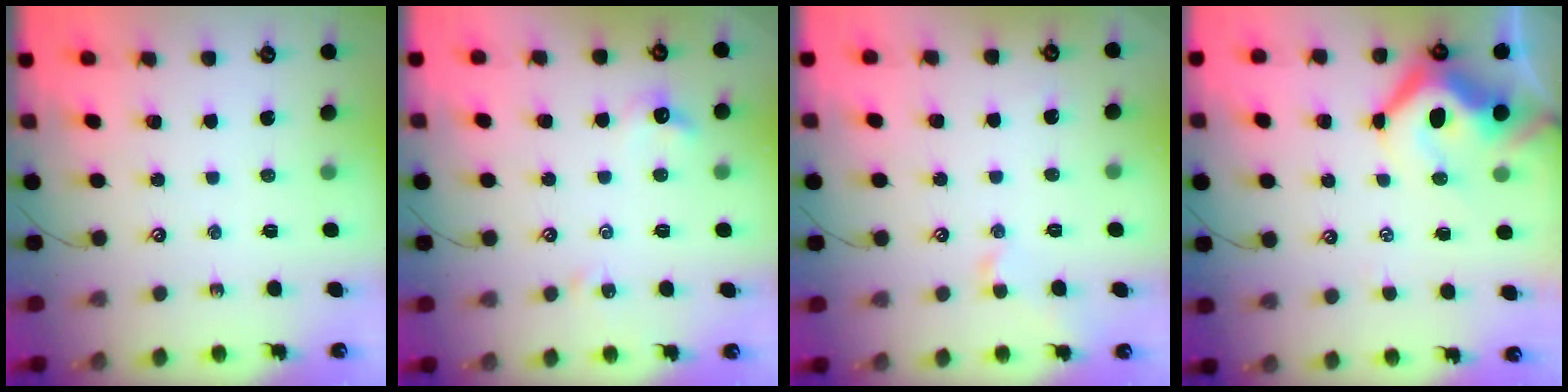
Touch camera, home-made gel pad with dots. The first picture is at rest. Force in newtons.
{"total": 3.6, "press": 3.5, "slide": 0.7}
{"total": 1.1, "press": 1.0, "slide": 0.1}
{"total": 10.1, "press": 9.9, "slide": 1.9}